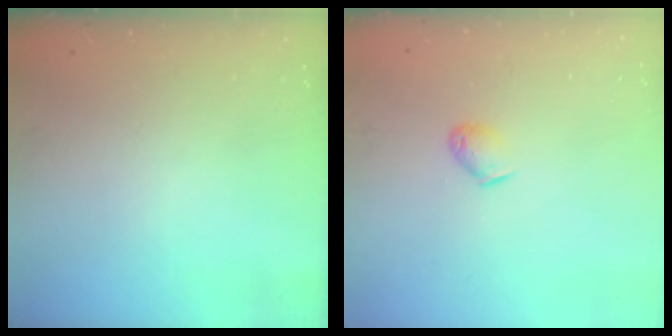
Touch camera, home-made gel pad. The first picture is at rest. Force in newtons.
{"total": 4.0, "press": 3.9, "slide": 0.8}